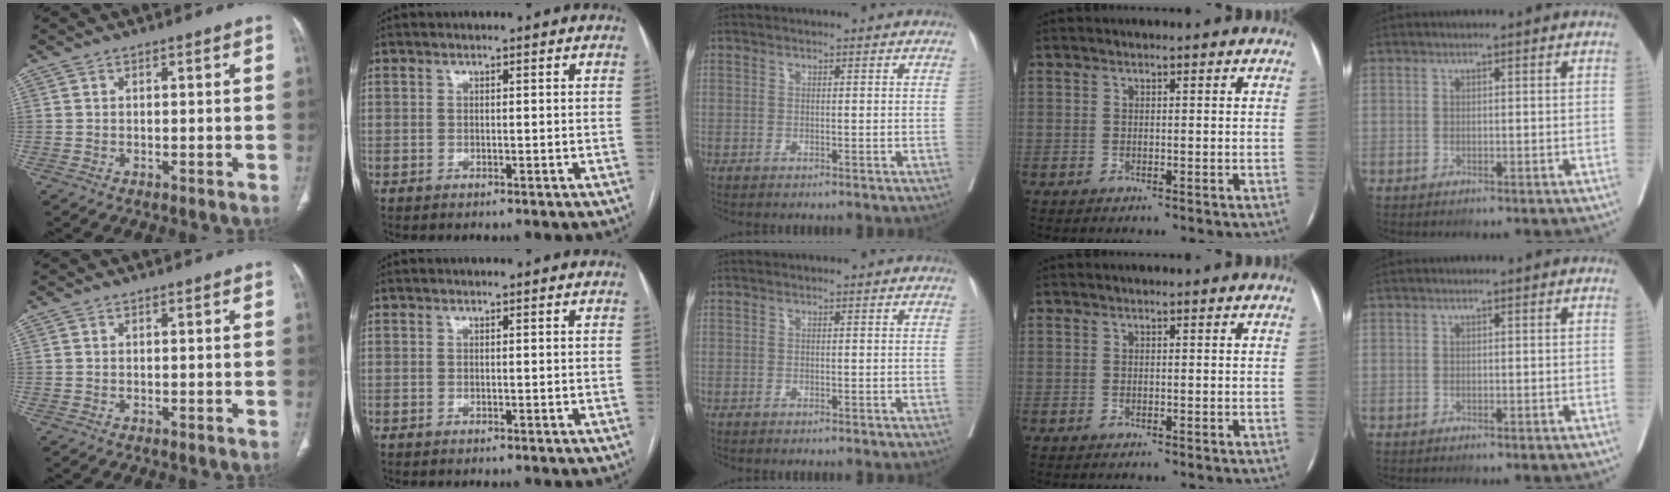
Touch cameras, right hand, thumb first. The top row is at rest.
{}